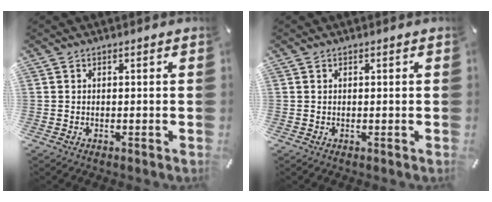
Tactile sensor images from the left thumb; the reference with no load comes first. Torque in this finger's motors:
{"motor_torque": [0.21, 0.24, -0.23, -0.11, 0.00]}